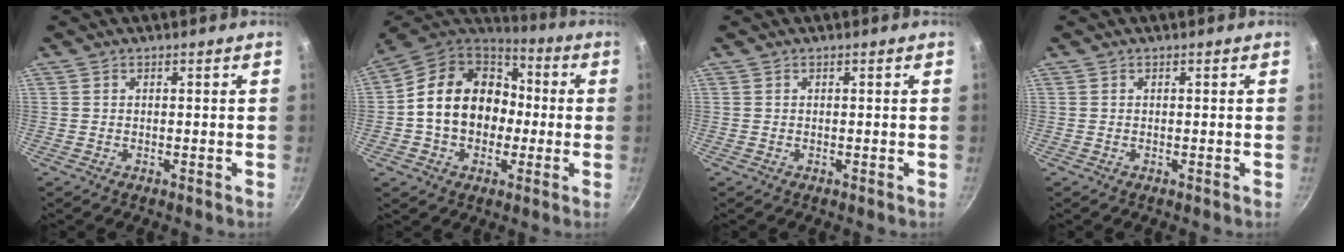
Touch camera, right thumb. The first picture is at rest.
{"total": 19.5, "force": [-0.2, 15.5, 11.8], "torque": [-0.178, 0.046, -0.009]}
{"total": 0.0}
{"total": 0.0}